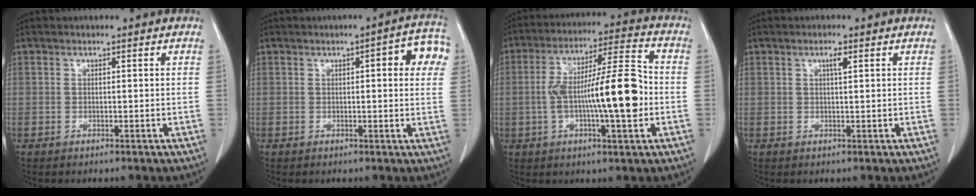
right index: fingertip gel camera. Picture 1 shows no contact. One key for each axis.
{"total": 7.0, "fx": 1.8, "fy": 1.7, "fz": 6.6, "tx": -0.070, "ty": 0.017, "tz": 0.013}
{"total": 14.7, "fx": -2.0, "fy": 2.1, "fz": 14.4, "tx": -0.248, "ty": 0.016, "tz": -0.030}
{"total": 1.4, "fx": 0.6, "fy": 0.1, "fz": 1.2, "tx": -0.022, "ty": 0.001, "tz": 0.009}